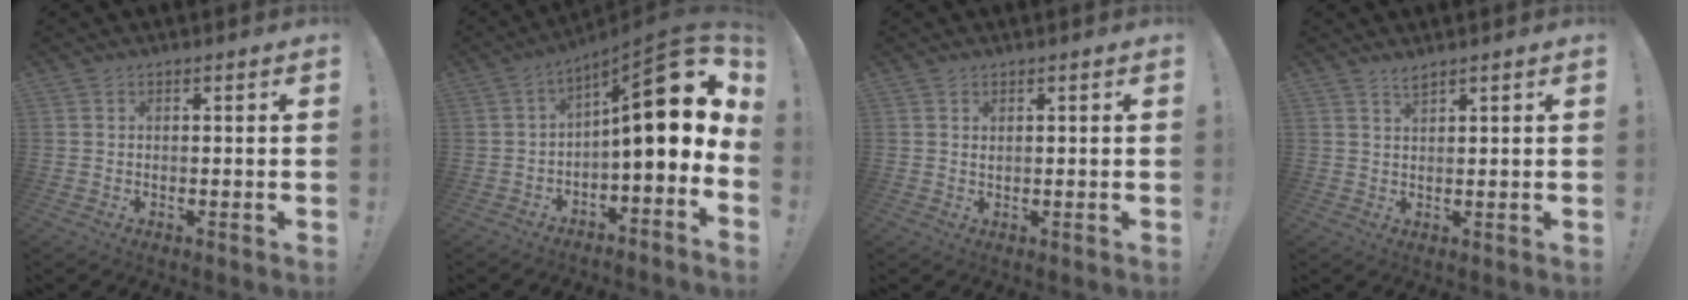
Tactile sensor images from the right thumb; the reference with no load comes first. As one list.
[{"total": 17.4, "force": [4.2, 4.9, 16.2], "torque": [-0.224, -0.033, 0.066]}, {"total": 0.7, "force": [0.6, 0.1, 0.3], "torque": [0.002, -0.004, 0.011]}, {"total": 2.2, "force": [2.0, 0.0, 0.9], "torque": [-0.012, -0.012, 0.035]}]